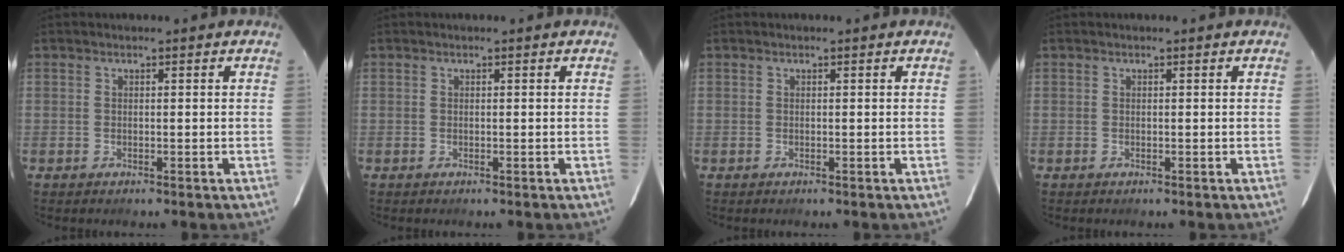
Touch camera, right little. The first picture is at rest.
{"total": 0.0}
{"total": 0.0}
{"total": 0.0}